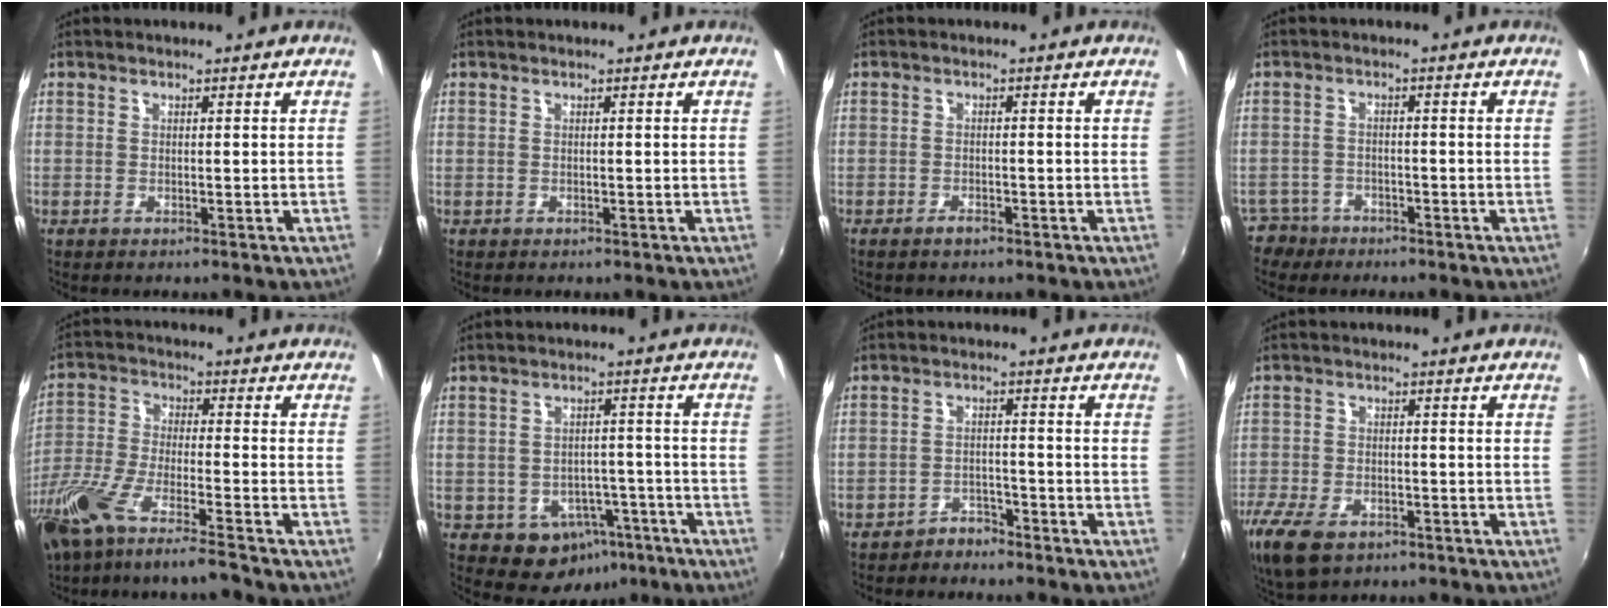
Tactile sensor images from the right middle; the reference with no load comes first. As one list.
[{"total": 0.0}, {"total": 1.7, "force": [-1.3, 0.5, 0.8], "torque": [-0.018, 0.000, -0.024]}, {"total": 4.7, "force": [-3.7, 3.0, 0.4], "torque": [-0.023, 0.007, -0.068]}, {"total": 13.9, "force": [-10.6, 1.5, 8.9], "torque": [-0.195, -0.037, -0.199]}, {"total": 8.5, "force": [-4.3, 6.6, 3.0], "torque": [-0.058, 0.023, -0.032]}, {"total": 3.2, "force": [-3.0, 1.1, 0.3], "torque": [-0.014, 0.006, -0.047]}, {"total": 12.5, "force": [-7.8, 6.5, 7.3], "torque": [-0.189, -0.036, -0.141]}]